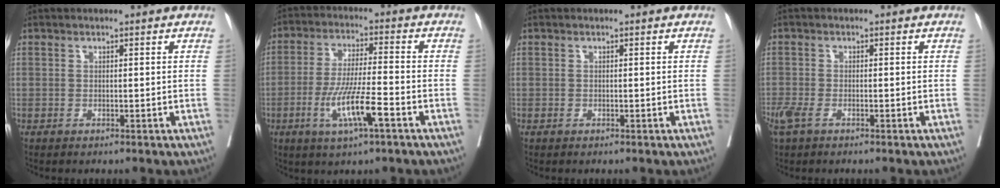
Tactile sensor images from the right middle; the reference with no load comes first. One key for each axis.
{"total": 9.1, "fx": -3.8, "fy": 0.5, "fz": 8.3, "tx": -0.165, "ty": -0.012, "tz": -0.068}
{"total": 0.0}
{"total": 3.3, "fx": -1.9, "fy": 1.4, "fz": 2.3, "tx": -0.057, "ty": -0.008, "tz": -0.036}